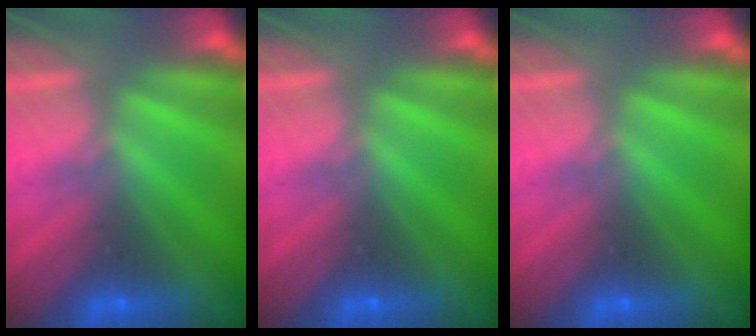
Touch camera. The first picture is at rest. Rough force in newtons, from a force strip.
{"total": 0.0}
{"total": 0.0}